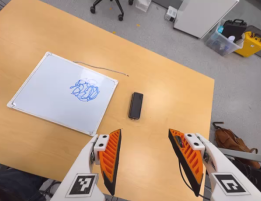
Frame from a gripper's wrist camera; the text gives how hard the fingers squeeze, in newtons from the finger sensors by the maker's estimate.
{"total": 0.0}